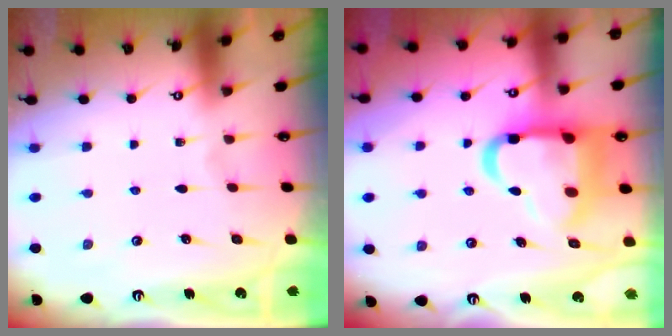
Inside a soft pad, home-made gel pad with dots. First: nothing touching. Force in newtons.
{"total": 18.8, "press": 18.6, "slide": 2.3}